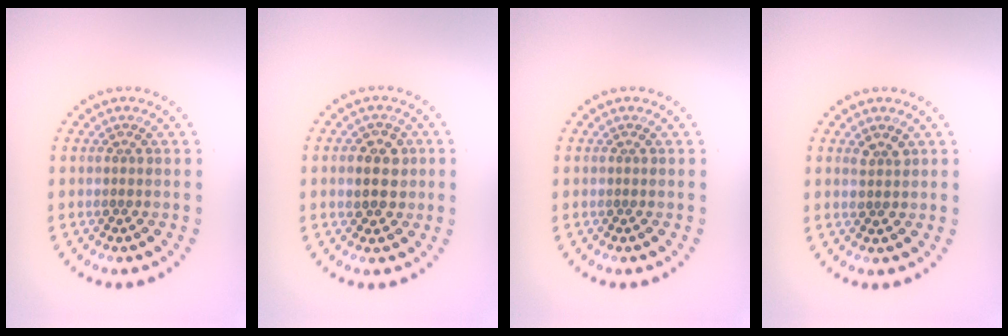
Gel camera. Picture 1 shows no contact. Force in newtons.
{"total": 3.0, "press": 3.0, "slide": 0.6}
{"total": 0.0}
{"total": 1.1, "press": 1.1, "slide": 0.3}